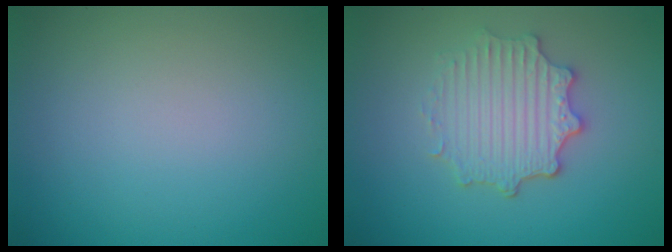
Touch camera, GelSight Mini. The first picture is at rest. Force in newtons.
{"total": 4.2, "press": 3.5, "slide": 2.3}